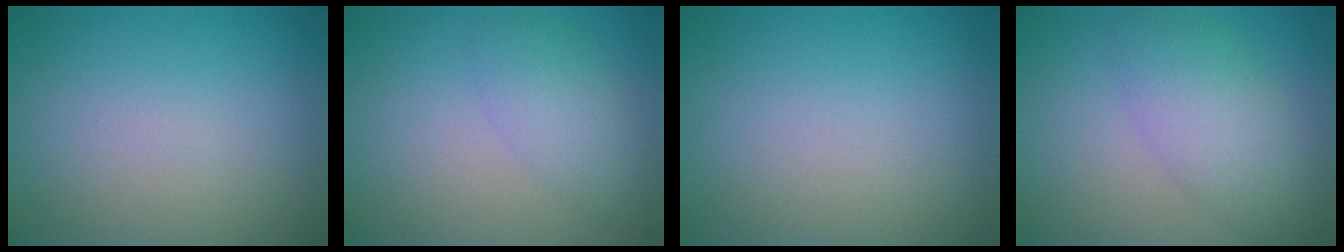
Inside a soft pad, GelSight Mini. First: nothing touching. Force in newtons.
{"total": 2.7, "press": 2.7, "slide": 0.2}
{"total": 0.0}
{"total": 4.6, "press": 4.6, "slide": 0.3}